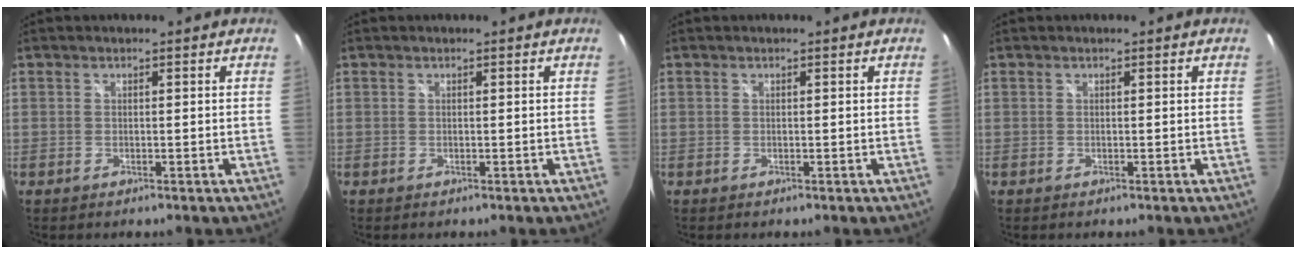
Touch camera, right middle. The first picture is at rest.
{"total": 0.0}
{"total": 0.0}
{"total": 0.0}